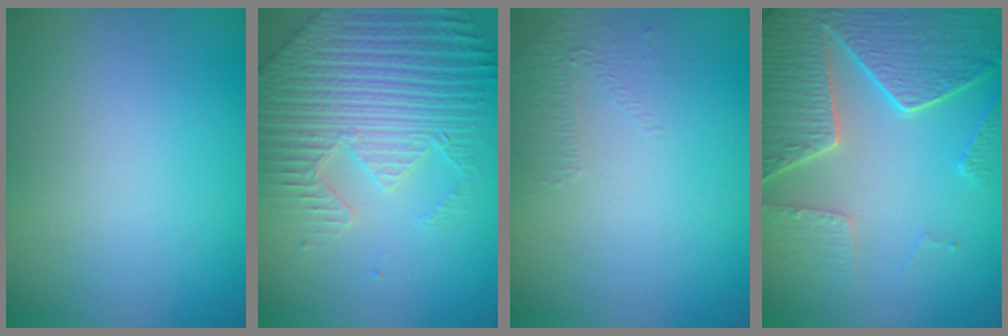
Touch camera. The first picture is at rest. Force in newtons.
{"total": 6.9, "press": 5.4, "slide": 4.3}
{"total": 0.9, "press": 0.4, "slide": 0.8}
{"total": 7.2, "press": 5.7, "slide": 4.5}